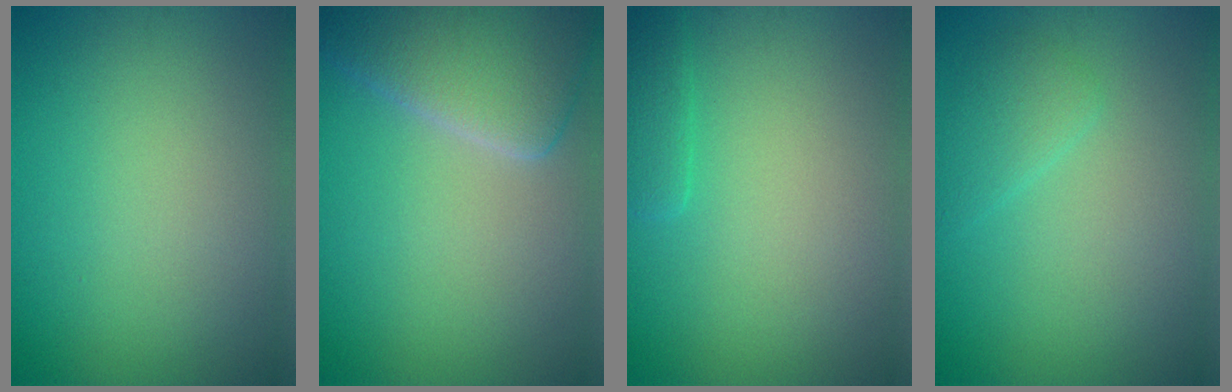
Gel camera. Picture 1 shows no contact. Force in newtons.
{"total": 6.1, "press": 6.1, "slide": 0.6}
{"total": 1.6, "press": 1.6, "slide": 0.1}
{"total": 1.7, "press": 1.7, "slide": 0.1}